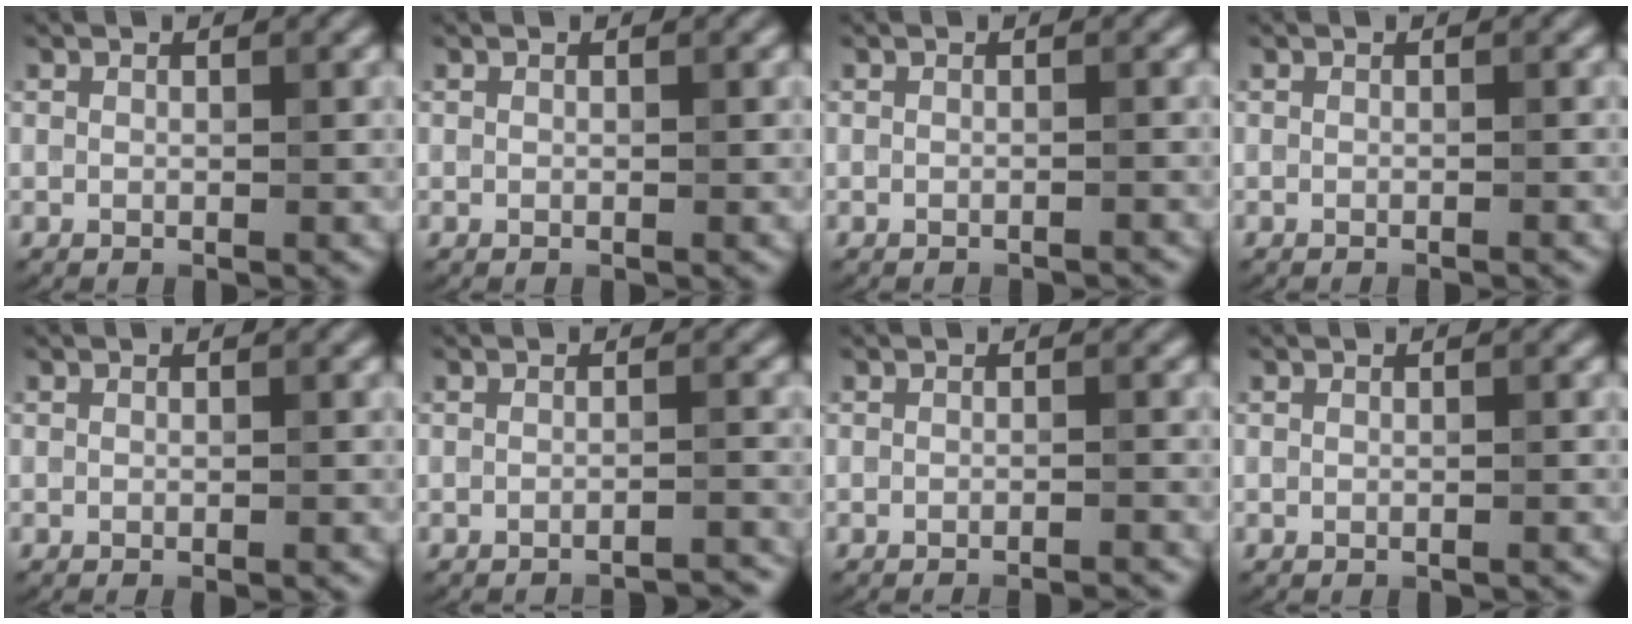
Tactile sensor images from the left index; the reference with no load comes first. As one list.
[{"total": 0.0}, {"total": 1.2, "force": [-1.1, 0.2, 0.4], "torque": [0.005, 0.000, -0.020]}, {"total": 0.9, "force": [-0.7, 0.1, 0.5], "torque": [0.001, -0.003, -0.015]}, {"total": 0.9, "force": [-0.6, 0.2, 0.7], "torque": [-0.005, -0.004, -0.011]}, {"total": 3.3, "force": [-3.1, 0.4, 1.1], "torque": [-0.007, 0.016, -0.040]}, {"total": 2.4, "force": [-2.0, 0.4, 1.2], "torque": [-0.008, 0.003, -0.032]}, {"total": 0.7, "force": [-0.6, 0.1, 0.2], "torque": [0.002, 0.000, -0.012]}]